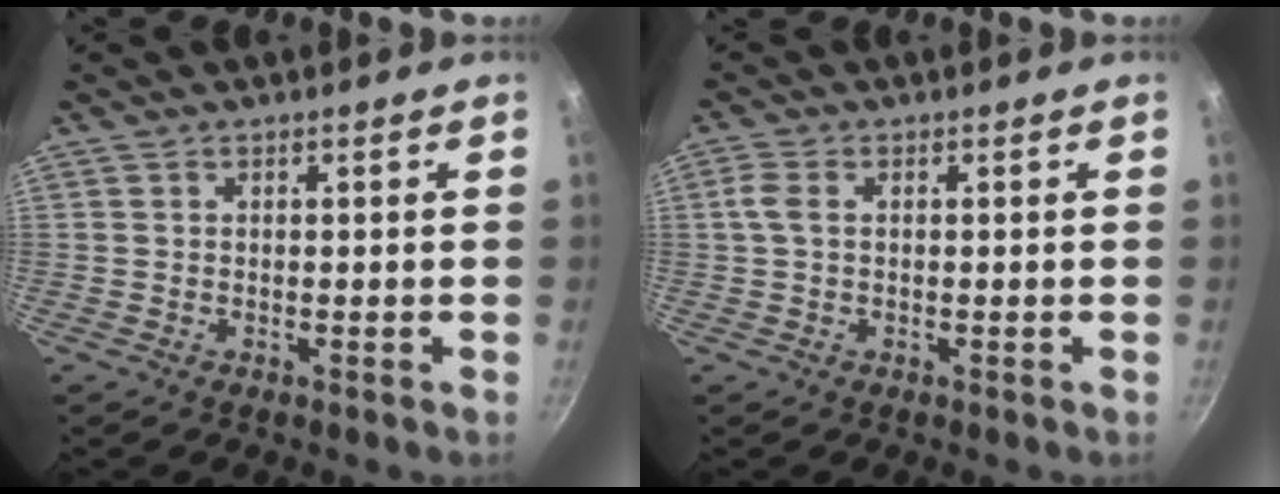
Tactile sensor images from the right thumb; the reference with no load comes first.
{"total": 2.7, "force": [0.3, 1.6, 2.1], "torque": [-0.052, 0.007, 0.002]}